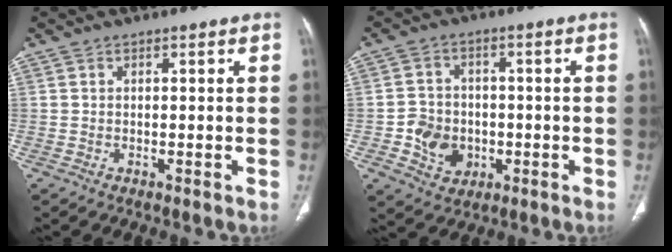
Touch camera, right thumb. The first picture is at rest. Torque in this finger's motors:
{"motor_torque": [-0.31, 0.42, -0.13, 0.43, -0.04]}